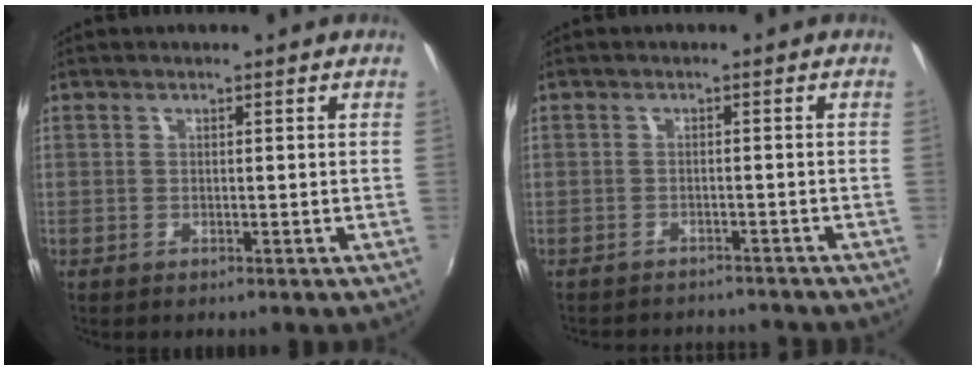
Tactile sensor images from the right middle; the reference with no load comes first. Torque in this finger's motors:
{"motor_torque": [0.10, -0.19, -0.14, -0.13]}